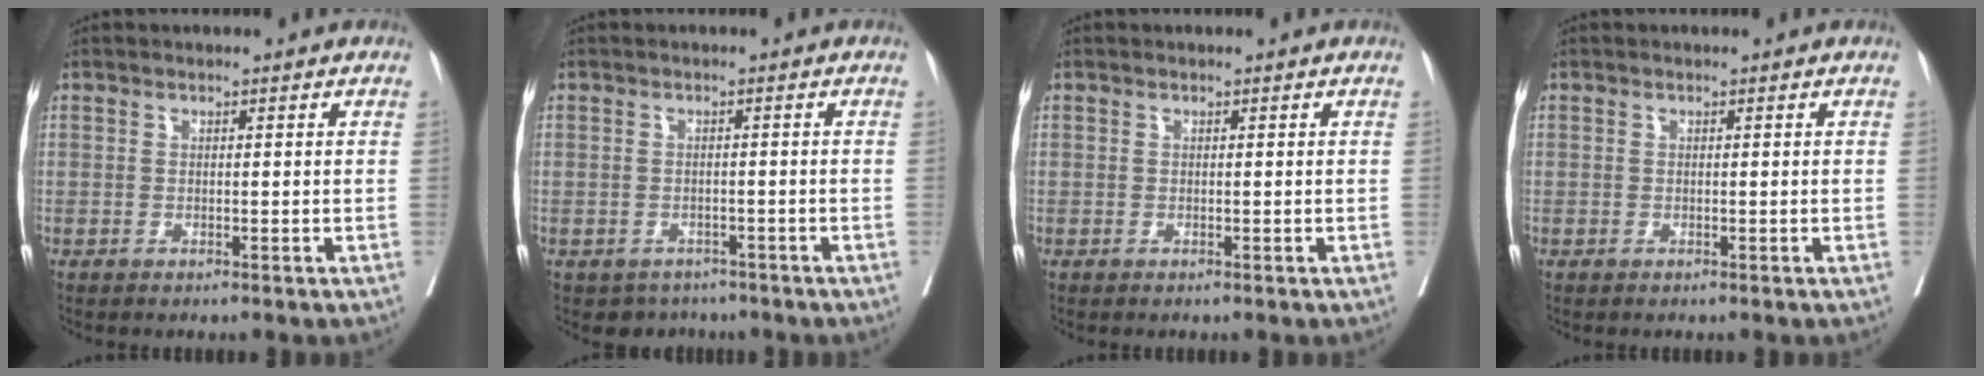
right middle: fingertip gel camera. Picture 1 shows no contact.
{"total": 3.9, "force": [-3.1, 2.4, 0.3], "torque": [-0.001, 0.007, -0.041]}
{"total": 0.0}
{"total": 0.0}